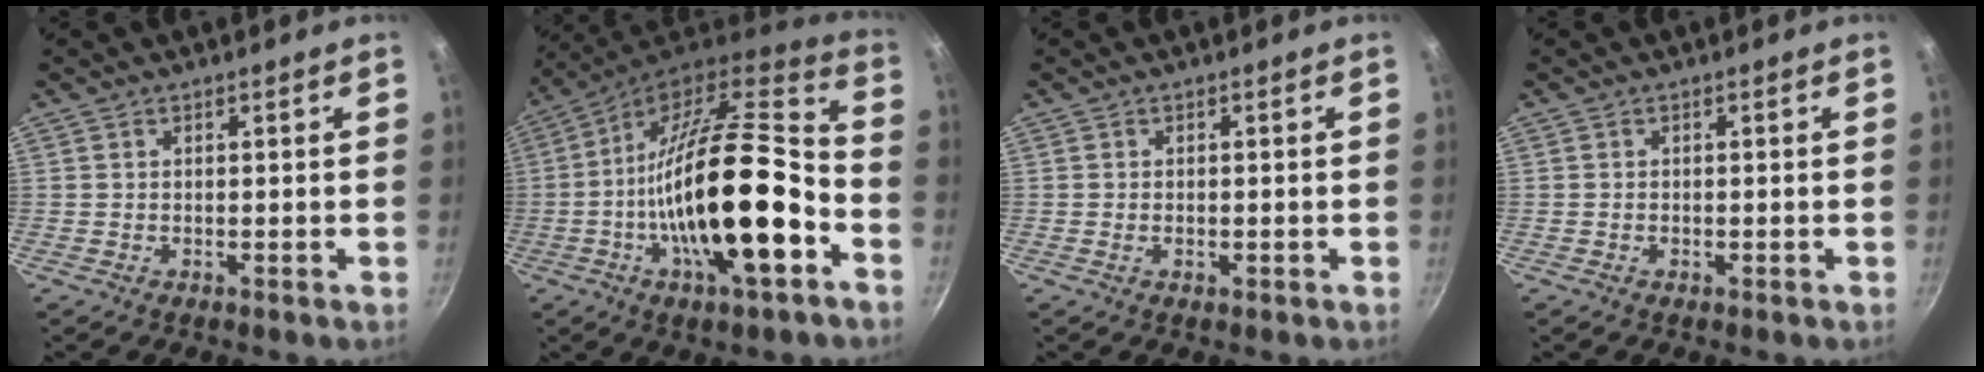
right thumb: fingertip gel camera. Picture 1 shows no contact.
{"total": 27.4, "force": [-8.0, 9.3, 24.5], "torque": [-0.398, 0.023, -0.146]}
{"total": 1.1, "force": [-0.3, 0.6, 0.8], "torque": [-0.014, 0.001, -0.005]}
{"total": 0.6, "force": [-0.2, 0.3, 0.4], "torque": [-0.006, 0.002, -0.004]}